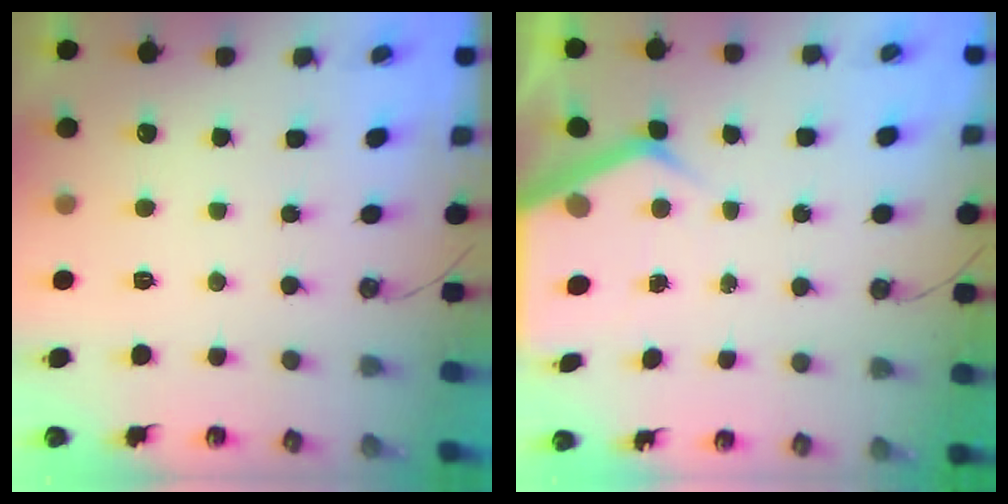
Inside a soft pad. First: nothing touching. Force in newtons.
{"total": 6.8, "press": 6.8, "slide": 0.3}